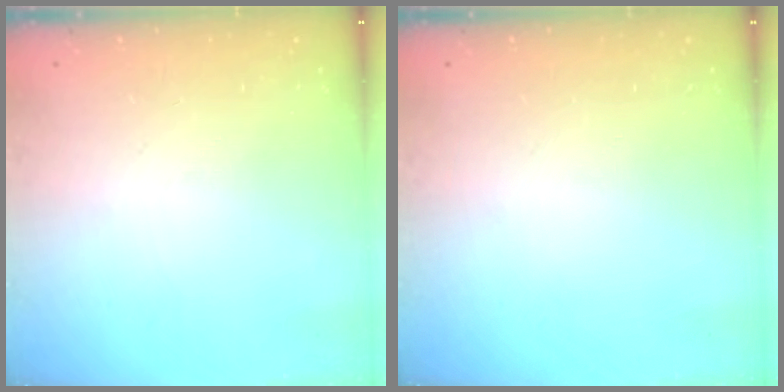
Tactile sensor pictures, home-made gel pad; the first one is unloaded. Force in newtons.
{"total": 0.0}